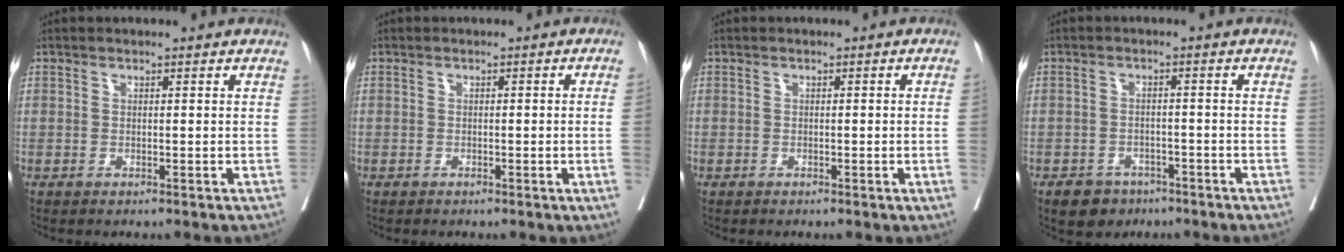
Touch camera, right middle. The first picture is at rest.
{"total": 2.3, "force": [-0.5, -0.6, 2.1], "torque": [-0.032, 0.002, -0.005]}
{"total": 1.6, "force": [-0.4, -0.4, 1.5], "torque": [-0.022, 0.002, -0.005]}
{"total": 4.3, "force": [-3.0, 3.0, 1.0], "torque": [-0.017, 0.007, -0.042]}